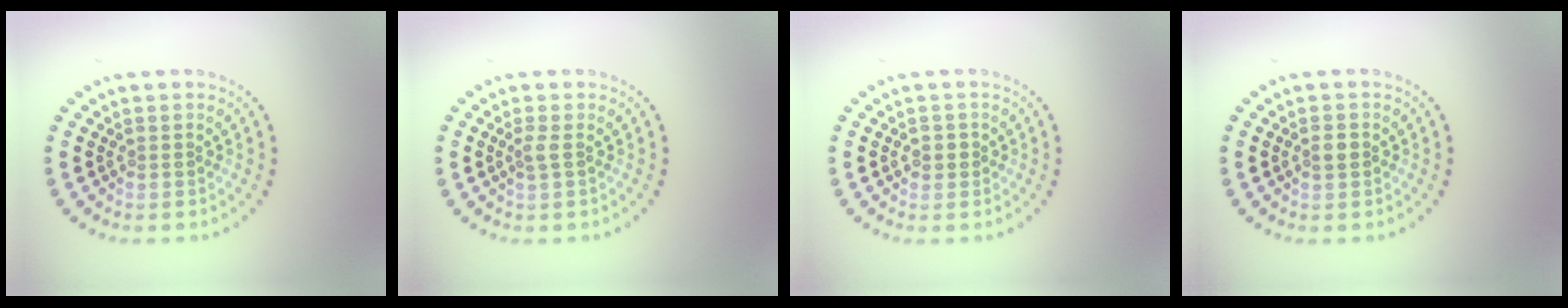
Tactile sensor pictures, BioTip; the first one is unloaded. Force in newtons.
{"total": 0.9, "press": 0.6, "slide": 0.6}
{"total": 1.0, "press": 1.0, "slide": 0.4}
{"total": 1.0, "press": 1.0, "slide": 0.3}